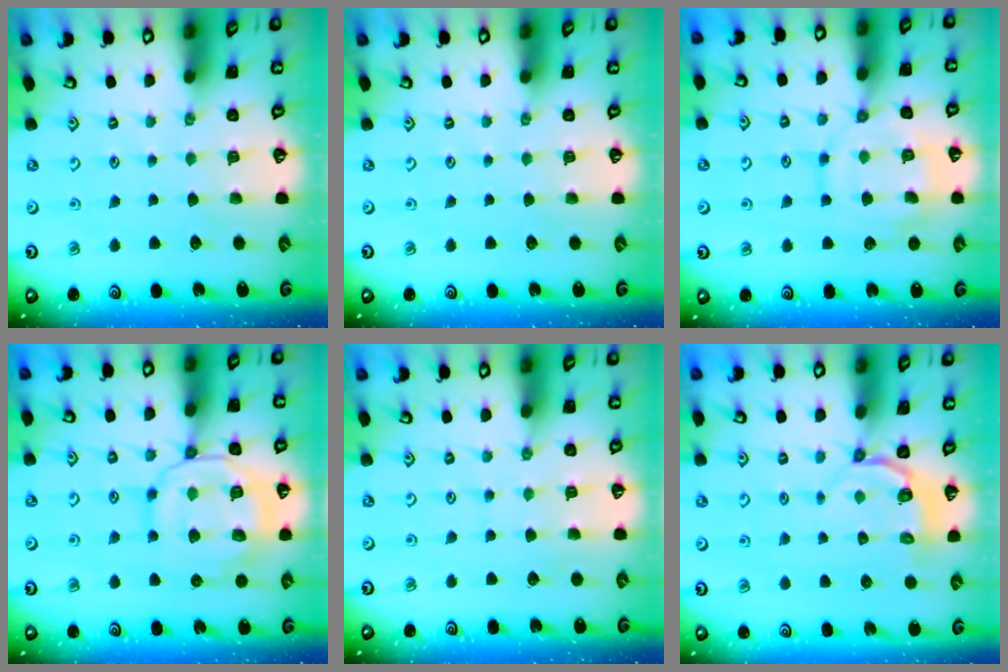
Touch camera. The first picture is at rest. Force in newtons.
{"total": 0.0}
{"total": 13.1, "press": 13.0, "slide": 1.2}
{"total": 13.5, "press": 13.4, "slide": 1.3}
{"total": 2.8, "press": 2.7, "slide": 0.5}
{"total": 3.6, "press": 2.6, "slide": 2.5}